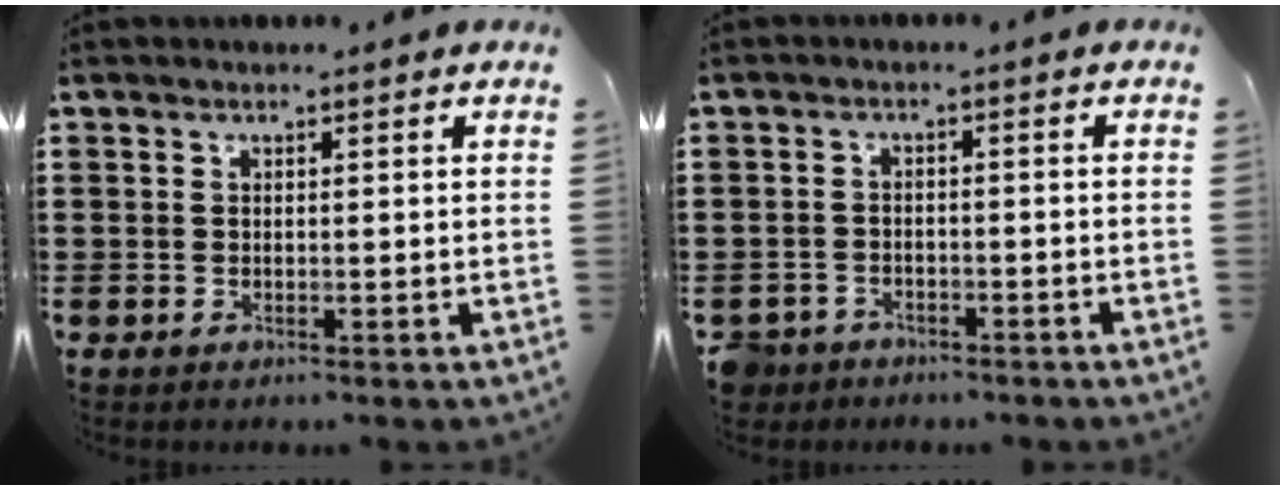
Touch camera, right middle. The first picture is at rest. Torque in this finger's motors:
{"motor_torque": [0.32, 0.43, -0.08, -0.01]}